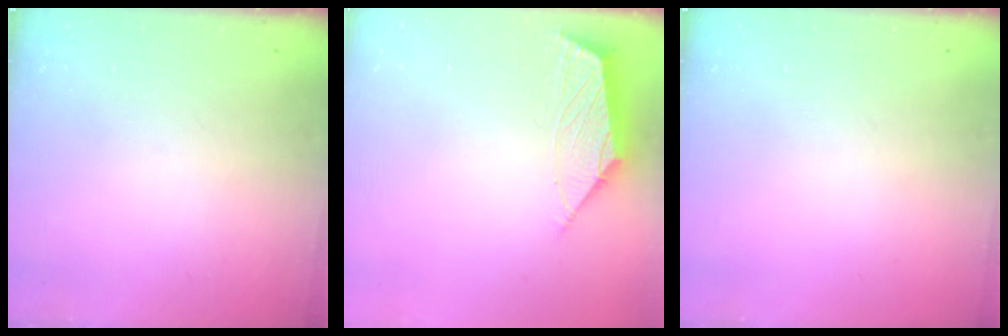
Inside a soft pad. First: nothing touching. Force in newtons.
{"total": 2.9, "press": 2.8, "slide": 0.5}
{"total": 0.0}